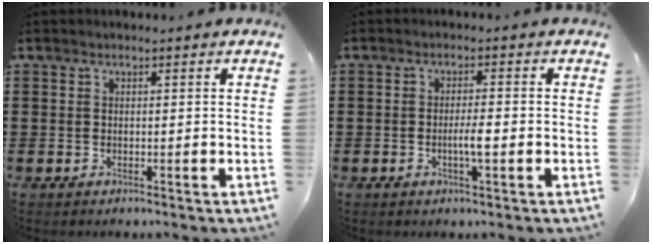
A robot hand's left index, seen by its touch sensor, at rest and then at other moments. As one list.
[{"total": 3.2, "force": [-0.8, 0.5, 3.0], "torque": [-0.054, 0.001, -0.015]}]